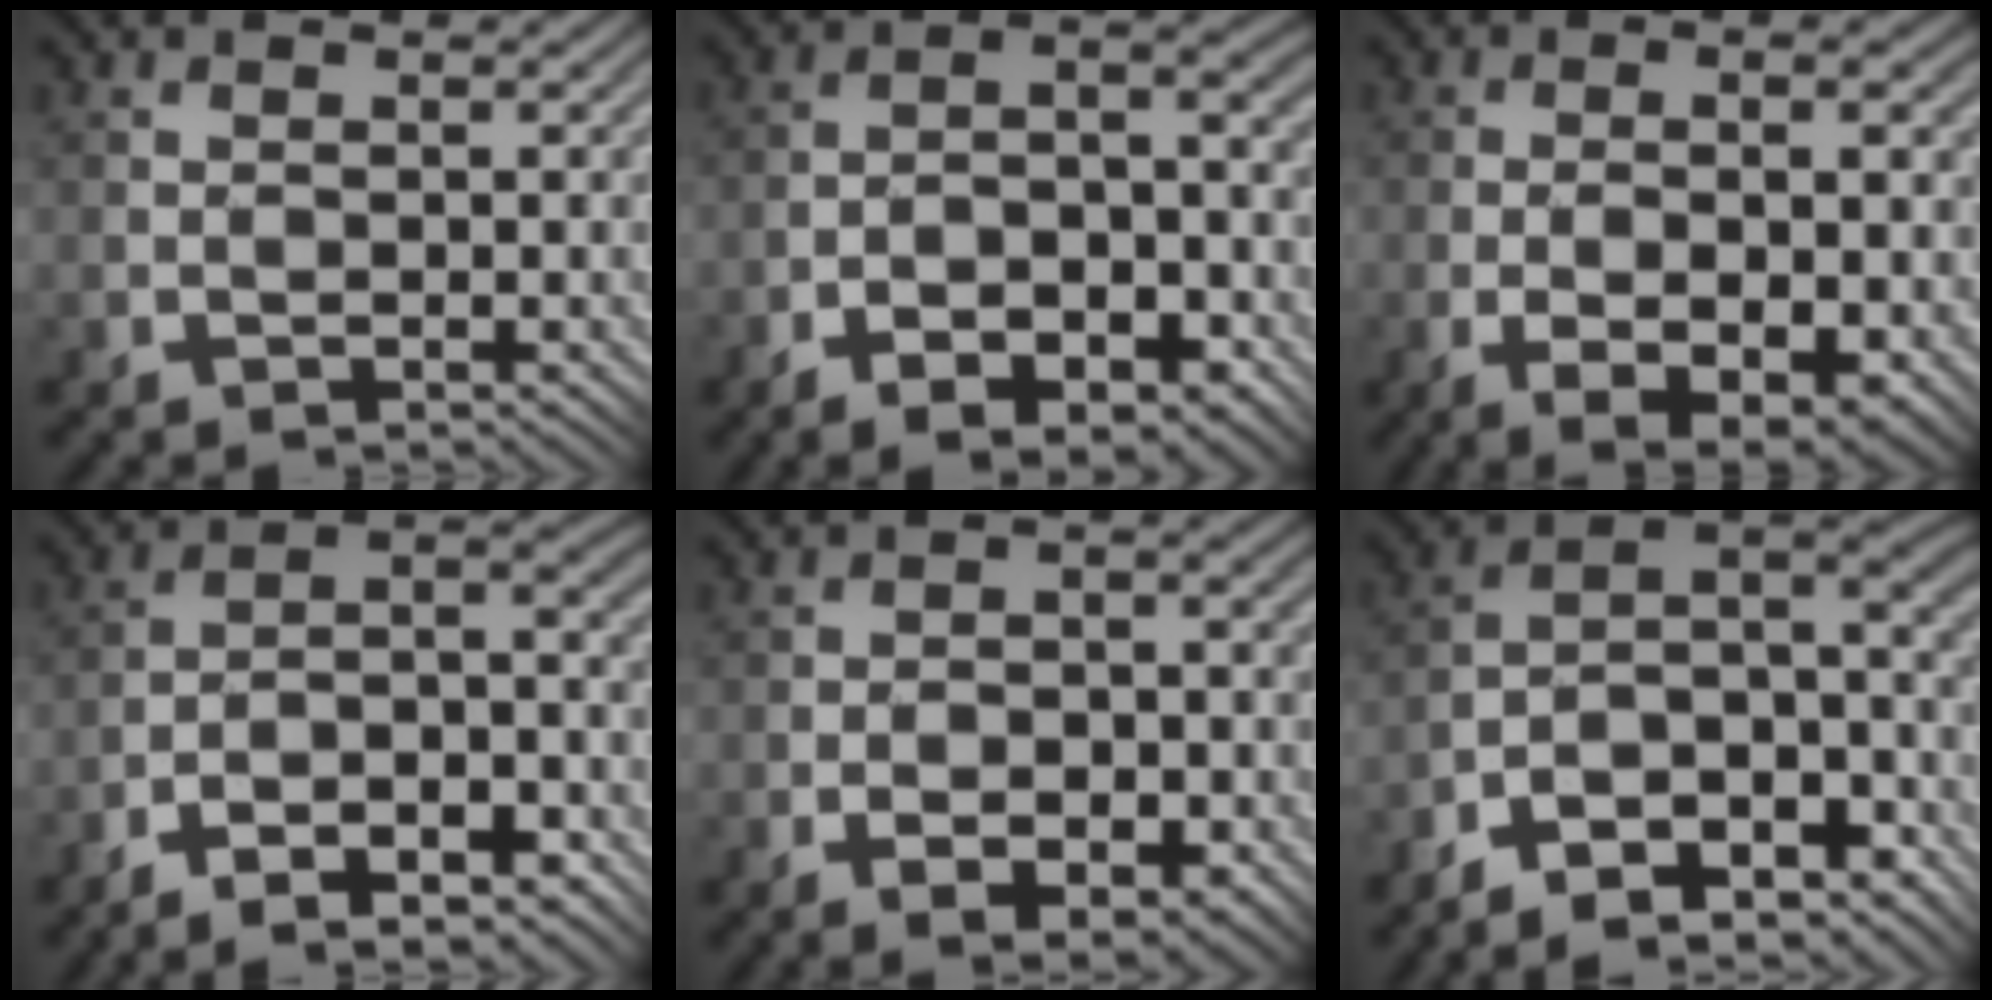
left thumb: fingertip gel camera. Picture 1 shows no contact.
{"total": 9.6, "force": [-5.1, 3.6, 7.3], "torque": [-0.124, -0.004, -0.081]}
{"total": 11.0, "force": [-2.6, 4.2, 9.8], "torque": [-0.128, -0.002, -0.007]}
{"total": 11.6, "force": [-7.2, 3.6, 8.3], "torque": [-0.129, -0.005, -0.124]}
{"total": 6.0, "force": [-2.5, 3.2, 4.4], "torque": [-0.056, -0.005, -0.031]}
{"total": 13.1, "force": [-9.6, 4.2, 8.0], "torque": [-0.159, -0.013, -0.140]}